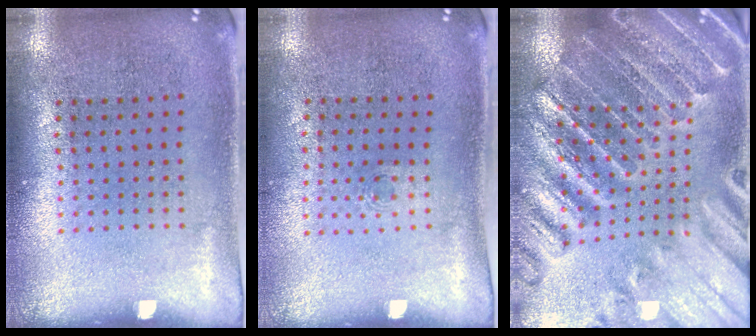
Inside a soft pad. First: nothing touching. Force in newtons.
{"total": 0.5, "press": 0.3, "slide": 0.4}
{"total": 3.0, "press": 2.9, "slide": 0.4}